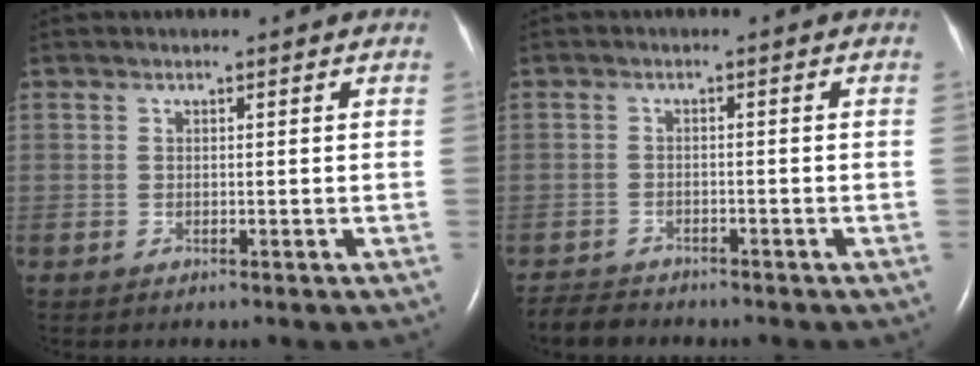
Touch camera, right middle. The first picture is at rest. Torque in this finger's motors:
{"motor_torque": [0.07, -0.08, -0.03, -0.01]}